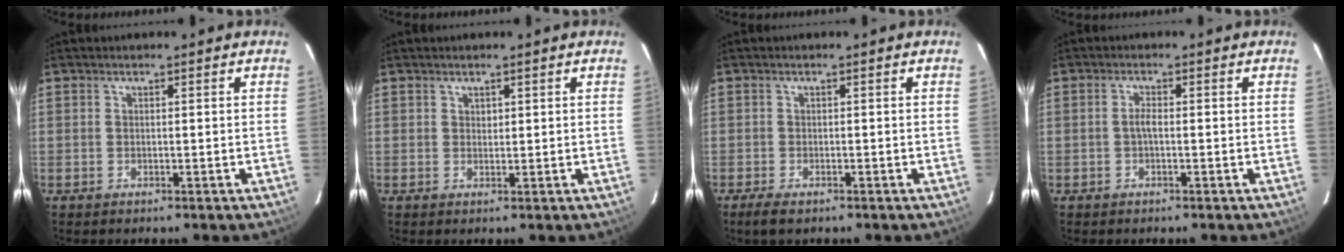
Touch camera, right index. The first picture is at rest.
{"total": 0.8, "force": [0.6, 0.5, 0.1], "torque": [0.000, 0.002, 0.012]}
{"total": 2.7, "force": [-2.0, 1.0, 1.6], "torque": [-0.038, -0.010, -0.036]}
{"total": 1.5, "force": [-0.4, 0.4, 1.4], "torque": [-0.028, 0.004, -0.008]}